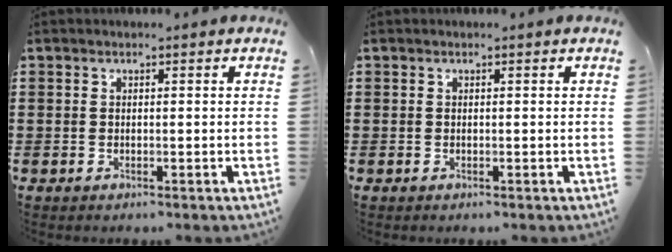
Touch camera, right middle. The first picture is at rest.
{"total": 0.0}